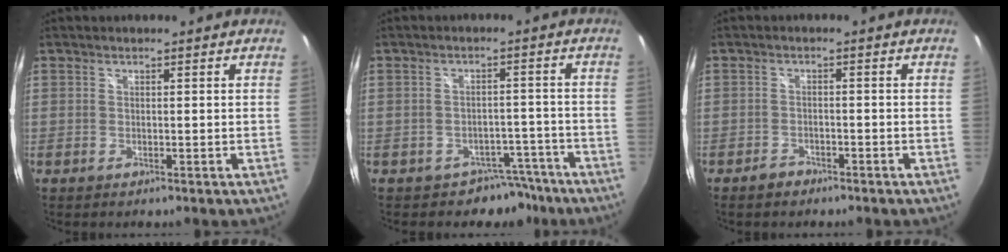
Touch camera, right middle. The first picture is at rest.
{"total": 6.0, "force": [-4.5, 3.9, 0.5], "torque": [-0.004, 0.034, -0.053]}
{"total": 2.3, "force": [-1.9, 1.3, 0.4], "torque": [-0.016, 0.001, -0.029]}